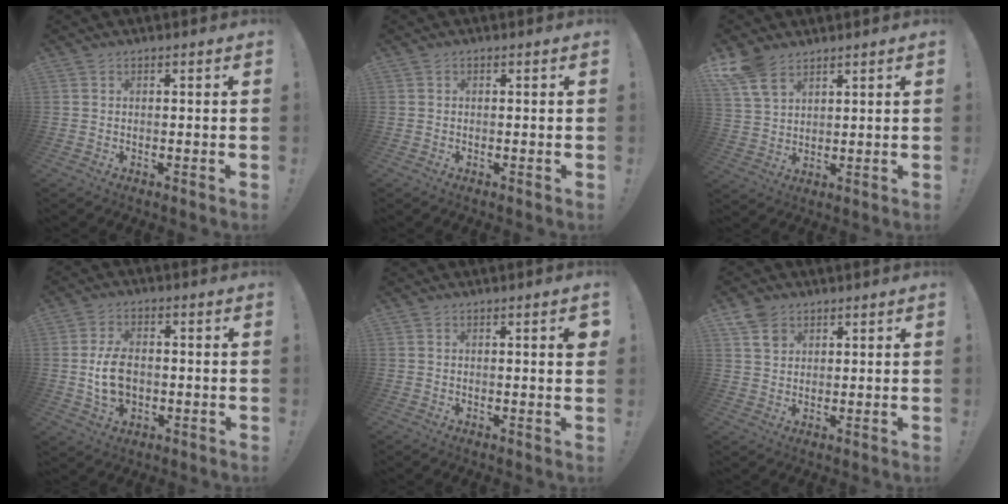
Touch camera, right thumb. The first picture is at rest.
{"total": 0.0}
{"total": 8.8, "force": [6.0, 4.7, 4.3], "torque": [-0.089, -0.021, 0.123]}
{"total": 9.9, "force": [-0.8, 6.7, 7.2], "torque": [-0.135, 0.002, -0.012]}
{"total": 2.6, "force": [0.8, 0.1, 2.5], "torque": [-0.033, -0.003, 0.009]}
{"total": 6.1, "force": [3.7, 4.1, 2.5], "torque": [-0.043, -0.012, 0.073]}